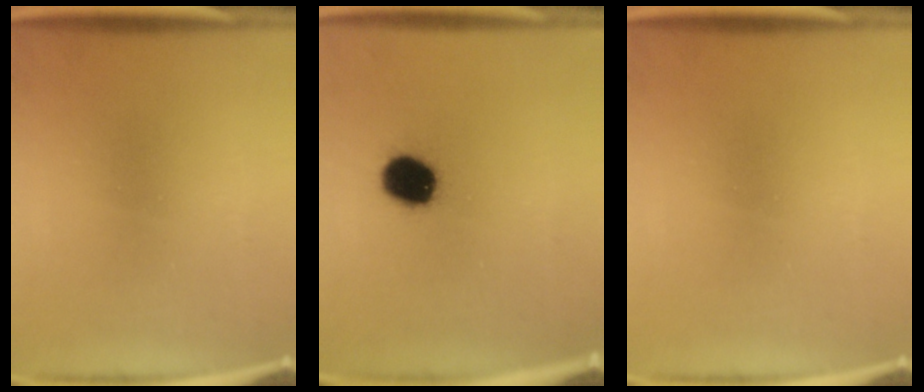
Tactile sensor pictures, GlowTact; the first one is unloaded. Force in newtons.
{"total": 10.4}
{"total": 0.0}